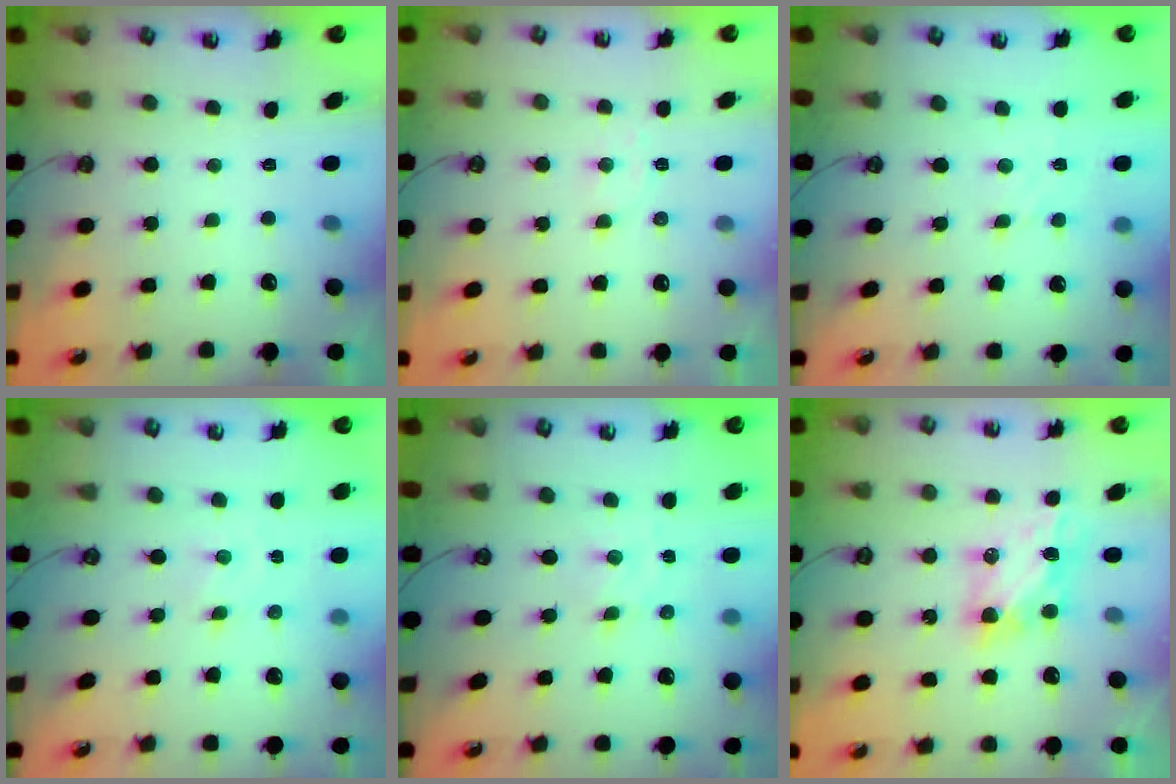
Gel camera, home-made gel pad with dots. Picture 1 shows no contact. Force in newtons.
{"total": 3.8, "press": 3.7, "slide": 0.9}
{"total": 2.8, "press": 2.8, "slide": 0.4}
{"total": 1.4, "press": 1.4, "slide": 0.2}
{"total": 2.1, "press": 2.1, "slide": 0.5}
{"total": 6.1, "press": 6.0, "slide": 0.8}